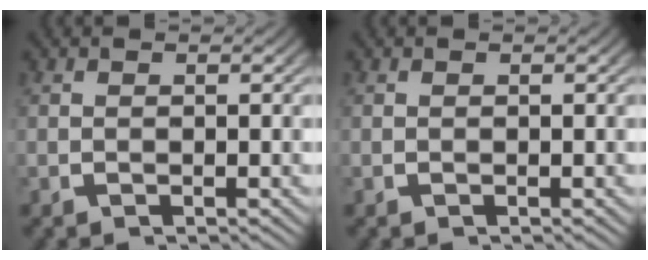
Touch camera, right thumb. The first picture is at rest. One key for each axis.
{"total": 0.0}